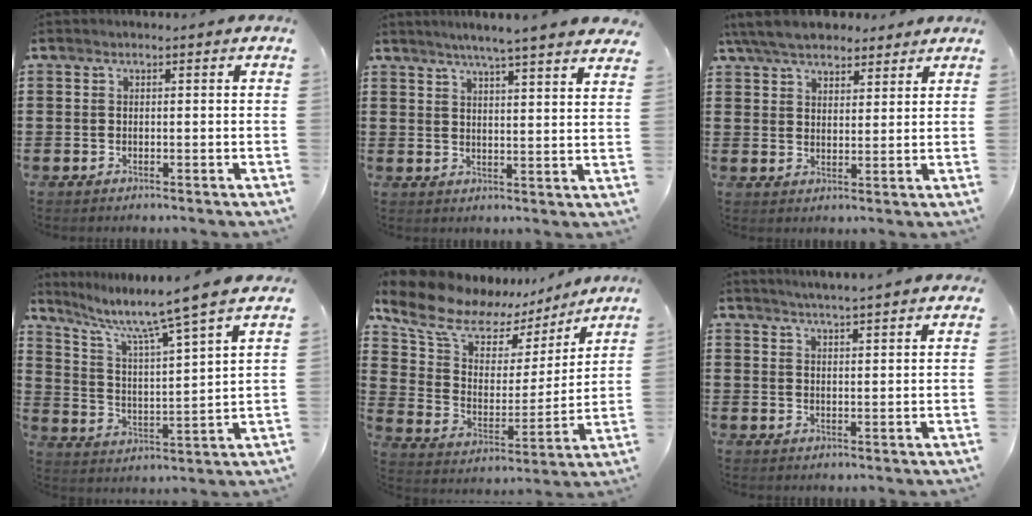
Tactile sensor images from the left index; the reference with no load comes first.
{"total": 4.6, "force": [4.2, -0.9, 1.8], "torque": [-0.051, -0.021, 0.070]}
{"total": 7.0, "force": [6.1, 2.3, 2.5], "torque": [-0.070, -0.005, 0.116]}
{"total": 7.5, "force": [6.1, -0.9, 4.3], "torque": [-0.110, -0.047, 0.091]}
{"total": 10.8, "force": [7.9, 5.9, 4.4], "torque": [-0.122, -0.038, 0.138]}
{"total": 3.2, "force": [3.1, -0.6, 0.6], "torque": [-0.022, -0.013, 0.056]}